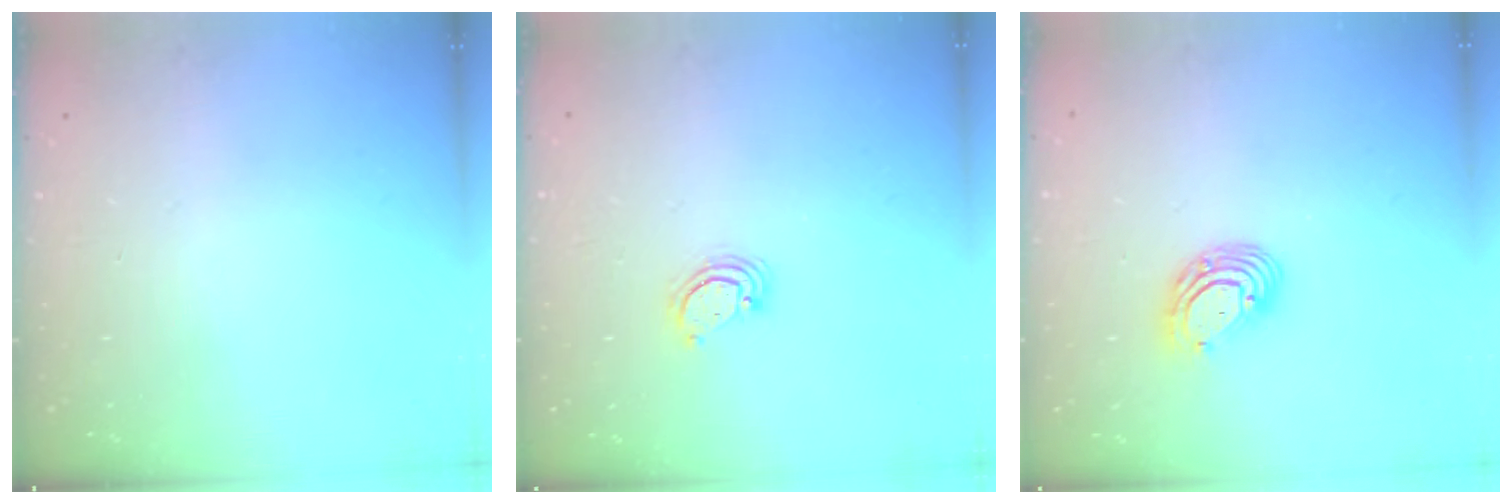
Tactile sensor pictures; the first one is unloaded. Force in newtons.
{"total": 2.6, "press": 2.6, "slide": 0.3}
{"total": 8.8, "press": 8.6, "slide": 1.7}